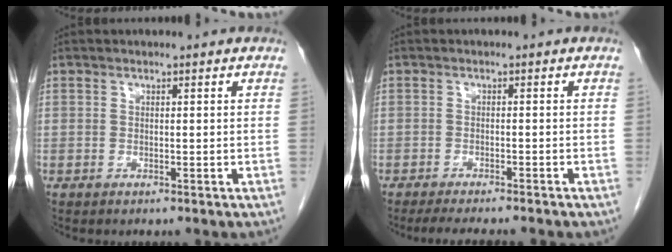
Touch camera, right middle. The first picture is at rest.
{"total": 8.1, "force": [-6.9, 1.1, 4.1], "torque": [-0.051, -0.009, -0.096]}